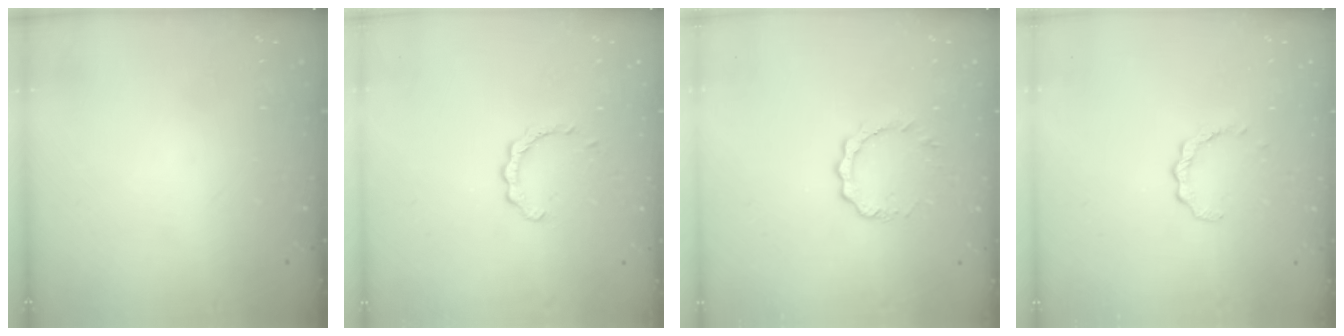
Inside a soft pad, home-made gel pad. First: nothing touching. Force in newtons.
{"total": 2.9, "press": 2.8, "slide": 0.4}
{"total": 5.9, "press": 5.9, "slide": 0.3}
{"total": 2.9, "press": 2.9, "slide": 0.3}